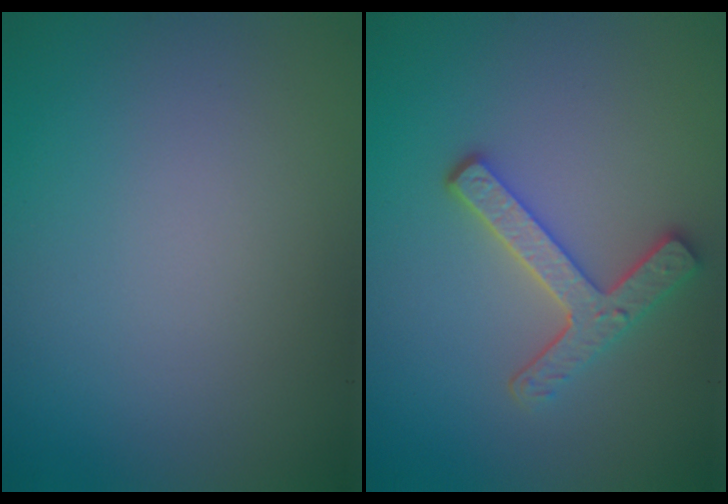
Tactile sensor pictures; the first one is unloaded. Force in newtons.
{"total": 3.6, "press": 3.0, "slide": 2.0}